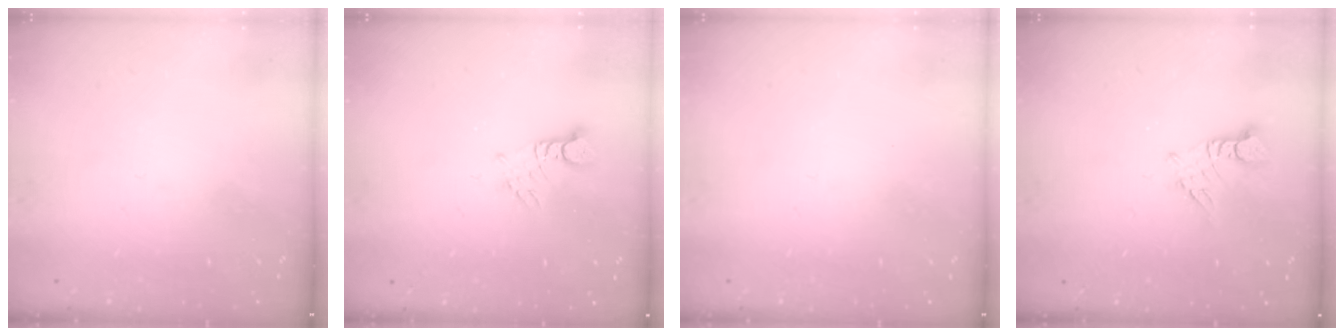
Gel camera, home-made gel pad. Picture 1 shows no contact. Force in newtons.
{"total": 2.9, "press": 2.9, "slide": 0.1}
{"total": 0.0}
{"total": 2.9, "press": 2.9, "slide": 0.3}